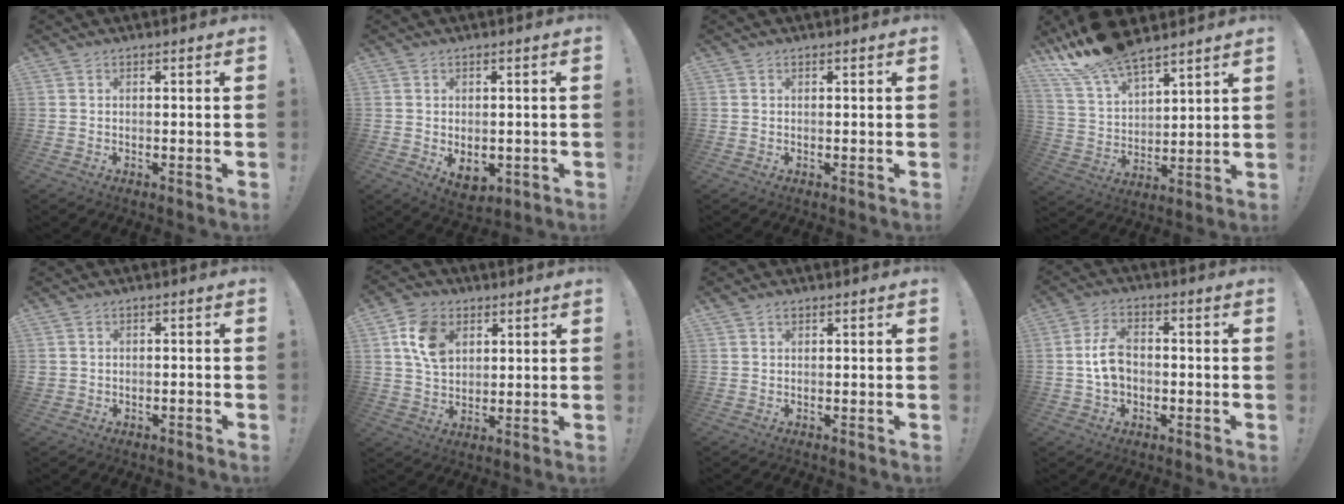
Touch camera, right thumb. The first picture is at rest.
{"total": 4.4, "force": [-0.1, 3.2, 3.1], "torque": [-0.040, 0.000, 0.003]}
{"total": 0.0}
{"total": 16.4, "force": [13.1, 7.3, 6.8], "torque": [-0.140, -0.083, 0.245]}
{"total": 1.6, "force": [-1.0, 1.2, 0.4], "torque": [-0.004, 0.005, -0.018]}
{"total": 11.9, "force": [4.3, 8.8, 6.7], "torque": [-0.103, 0.002, 0.087]}
{"total": 1.0, "force": [0.6, 0.8, 0.3], "torque": [0.000, -0.001, 0.009]}
{"total": 8.4, "force": [-0.6, 6.0, 5.9], "torque": [-0.107, 0.014, -0.010]}